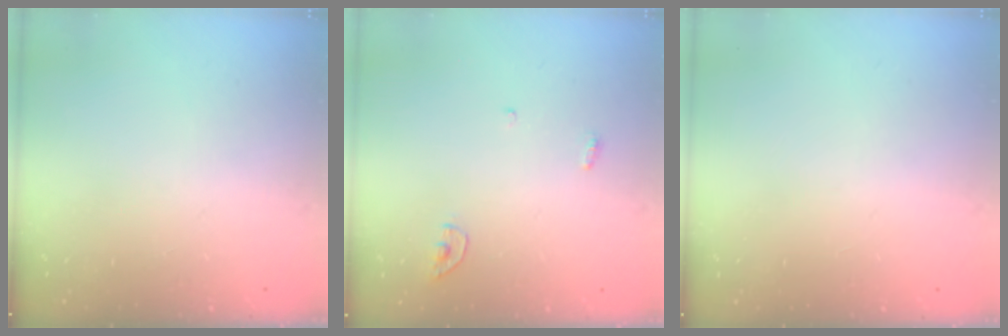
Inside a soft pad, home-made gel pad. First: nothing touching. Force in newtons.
{"total": 3.6, "press": 3.5, "slide": 0.4}
{"total": 1.1, "press": 0.8, "slide": 0.7}